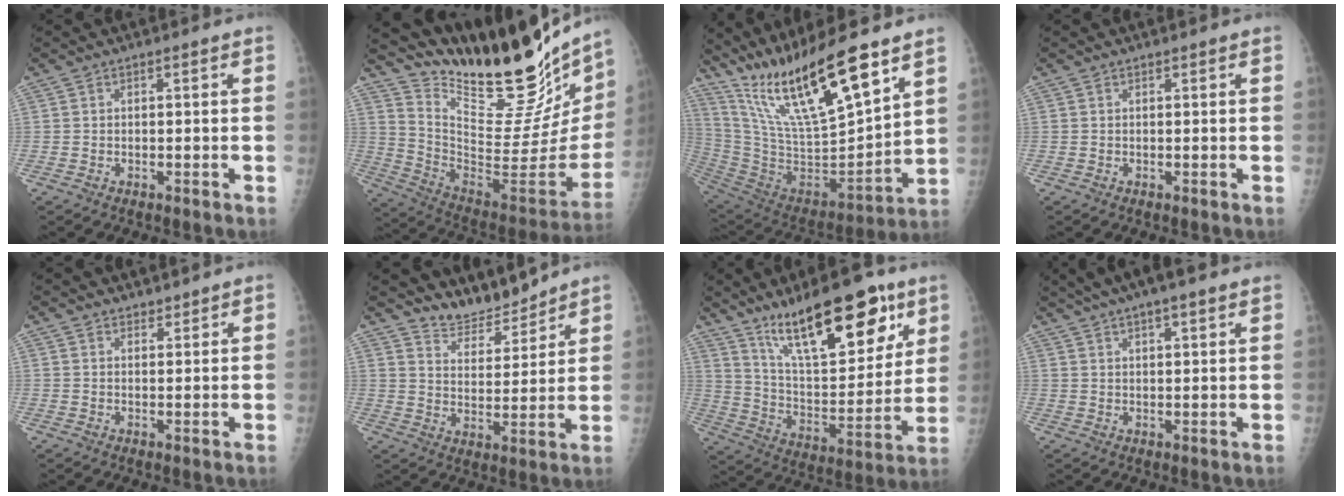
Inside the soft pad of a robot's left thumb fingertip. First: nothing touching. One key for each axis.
{"total": 33.2, "fx": 27.4, "fy": 8.2, "fz": 16.8, "tx": -0.245, "ty": -0.162, "tz": 0.403}
{"total": 24.1, "fx": 16.5, "fy": 4.7, "fz": 16.8, "tx": -0.288, "ty": -0.069, "tz": 0.312}
{"total": 0.0}
{"total": 1.9, "fx": 1.8, "fy": 0.7, "fz": 0.2, "tx": 0.011, "ty": -0.013, "tz": 0.026}
{"total": 7.9, "fx": 7.7, "fy": 1.8, "fz": 0.6, "tx": 0.008, "ty": -0.057, "tz": 0.147}
{"total": 23.5, "fx": 14.5, "fy": 8.3, "fz": 16.4, "tx": -0.219, "ty": -0.060, "tz": 0.248}
{"total": 11.1, "fx": 8.1, "fy": 2.4, "fz": 7.1, "tx": -0.101, "ty": 0.012, "tz": 0.130}